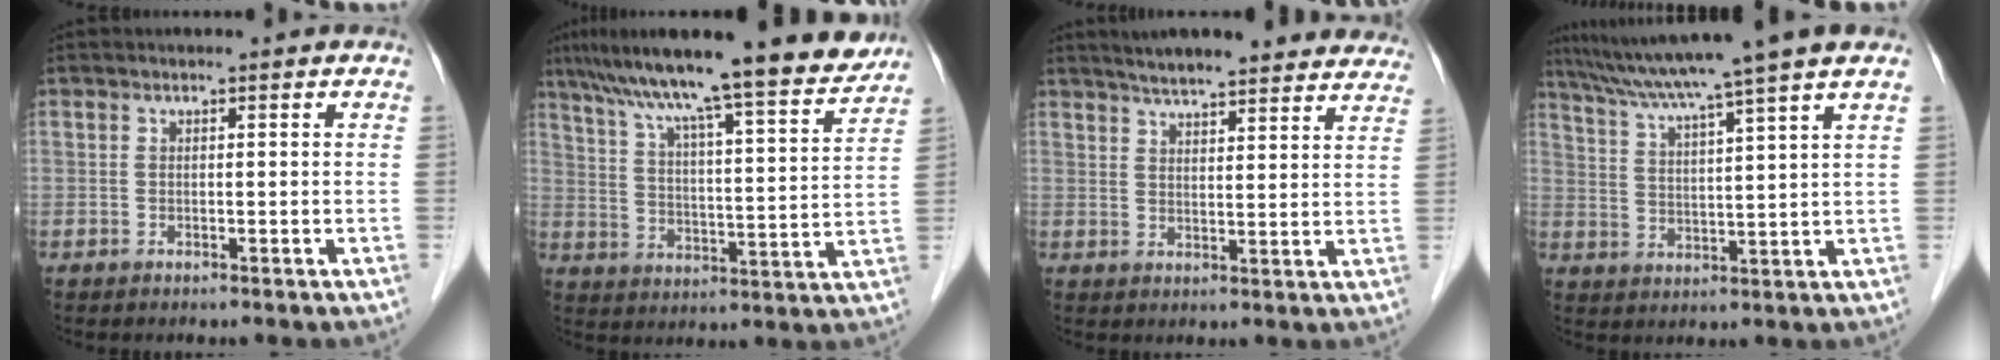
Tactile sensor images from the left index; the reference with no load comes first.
{"total": 19.9, "force": [16.7, 0.7, 10.9], "torque": [-0.173, 0.010, 0.244]}
{"total": 20.3, "force": [18.2, 3.2, 8.4], "torque": [-0.115, 0.011, 0.227]}
{"total": 13.5, "force": [10.9, -1.8, 7.8], "torque": [-0.134, 0.013, 0.165]}